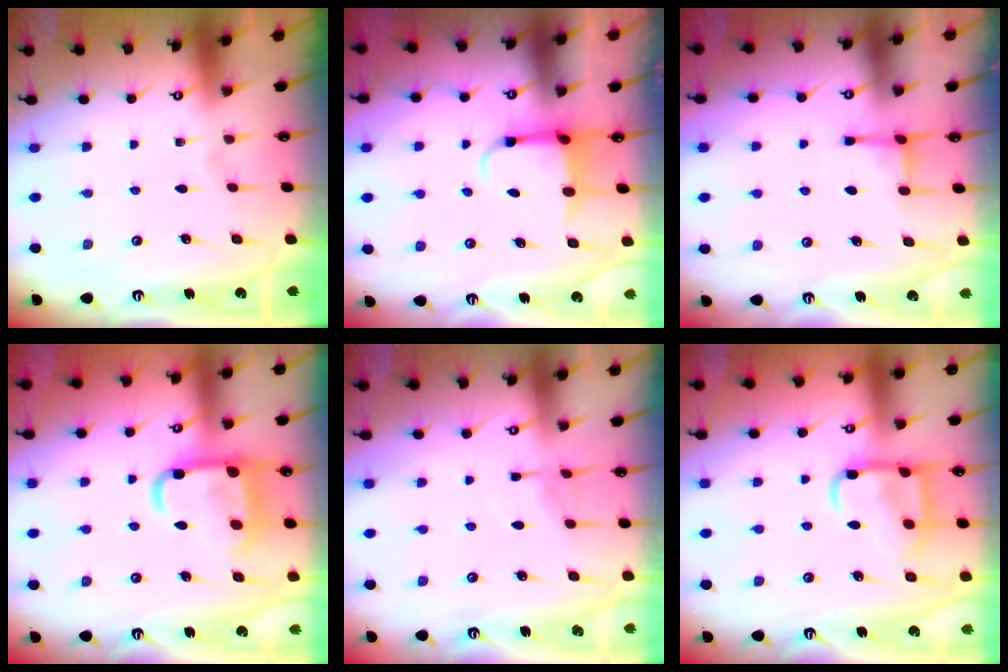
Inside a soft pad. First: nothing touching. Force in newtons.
{"total": 3.9, "press": 3.7, "slide": 1.1}
{"total": 3.2, "press": 3.1, "slide": 0.7}
{"total": 14.6, "press": 14.5, "slide": 1.4}
{"total": 4.6, "press": 4.5, "slide": 0.4}
{"total": 13.1, "press": 13.1, "slide": 1.3}